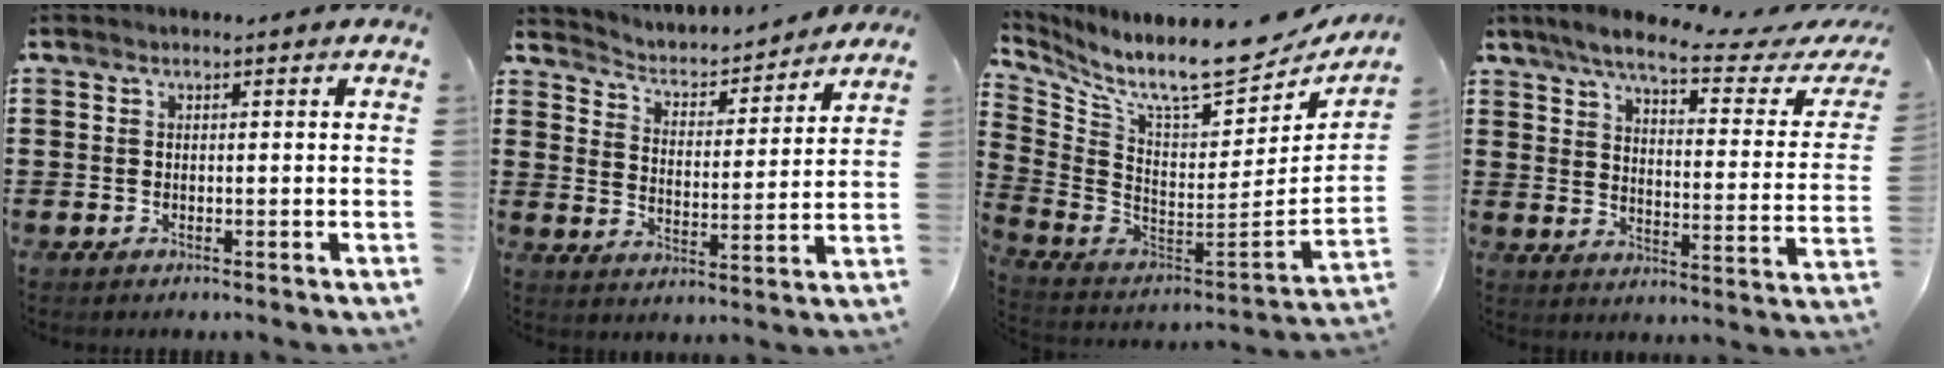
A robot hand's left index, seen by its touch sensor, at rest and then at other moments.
{"total": 2.8, "force": [2.7, 0.7, 0.3], "torque": [-0.026, -0.026, 0.035]}
{"total": 10.5, "force": [8.6, 1.2, 5.9], "torque": [-0.136, -0.084, 0.144]}
{"total": 7.5, "force": [5.7, 0.7, 4.8], "torque": [-0.108, -0.031, 0.093]}